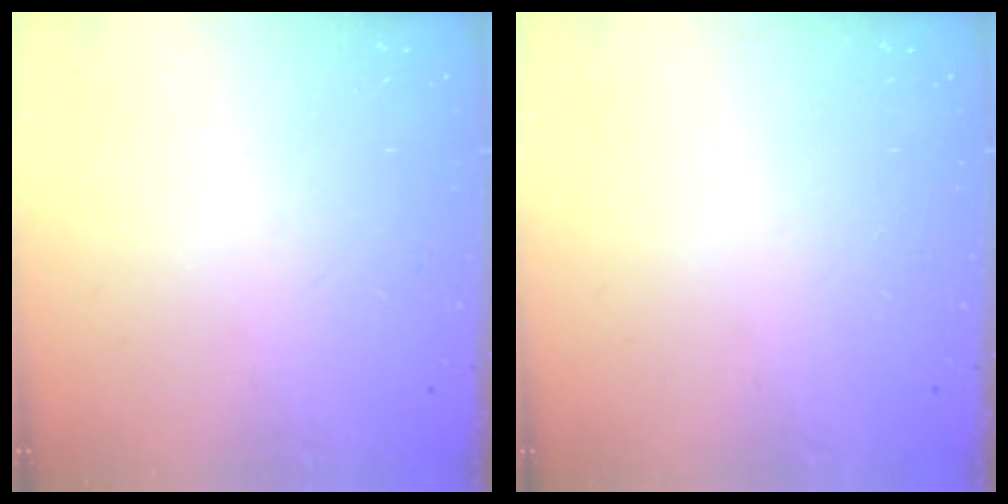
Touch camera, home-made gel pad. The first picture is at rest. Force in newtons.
{"total": 0.0}